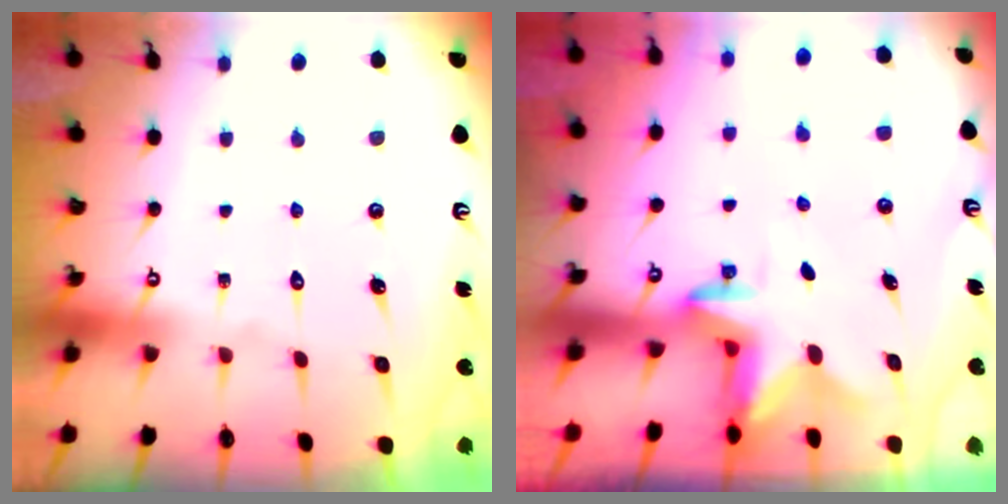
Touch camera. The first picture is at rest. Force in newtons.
{"total": 2.7, "press": 2.7, "slide": 0.5}